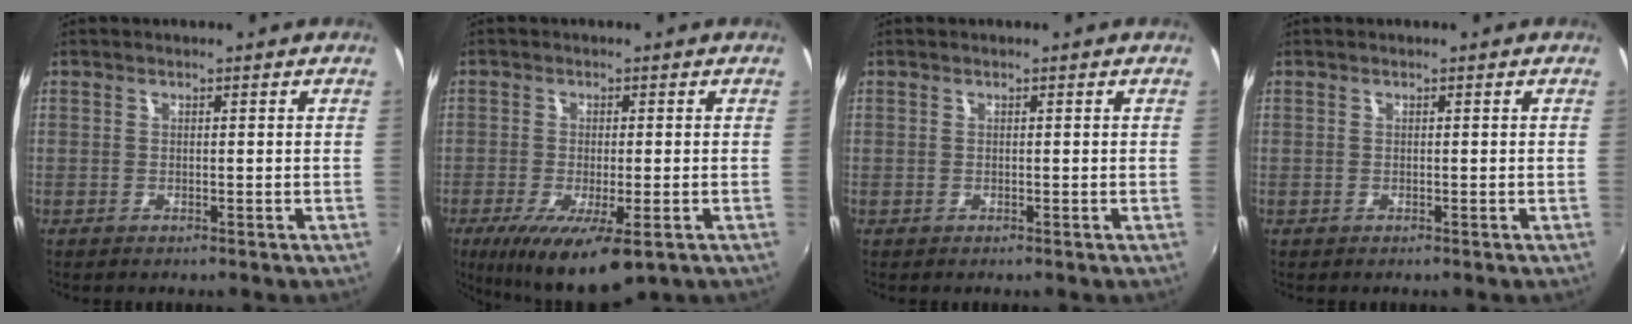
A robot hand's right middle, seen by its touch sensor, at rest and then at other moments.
{"total": 11.1, "force": [-5.9, 3.2, 8.8], "torque": [-0.170, -0.042, -0.091]}
{"total": 0.0}
{"total": 0.0}